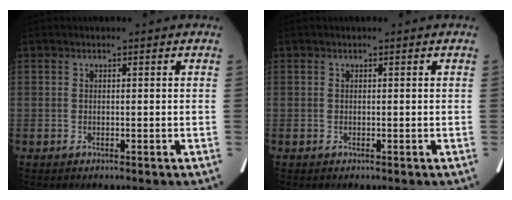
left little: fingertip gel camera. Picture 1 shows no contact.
{"total": 0.0}